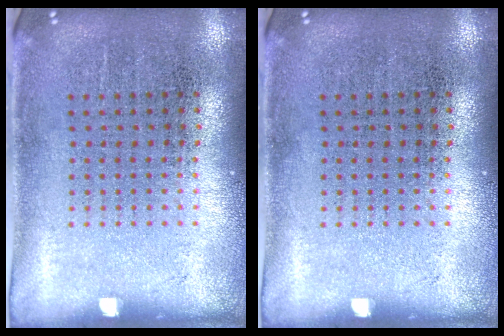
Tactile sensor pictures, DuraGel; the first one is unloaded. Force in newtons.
{"total": 0.0}